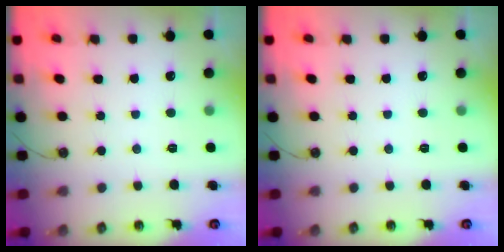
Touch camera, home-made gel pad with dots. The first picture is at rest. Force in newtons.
{"total": 0.0}